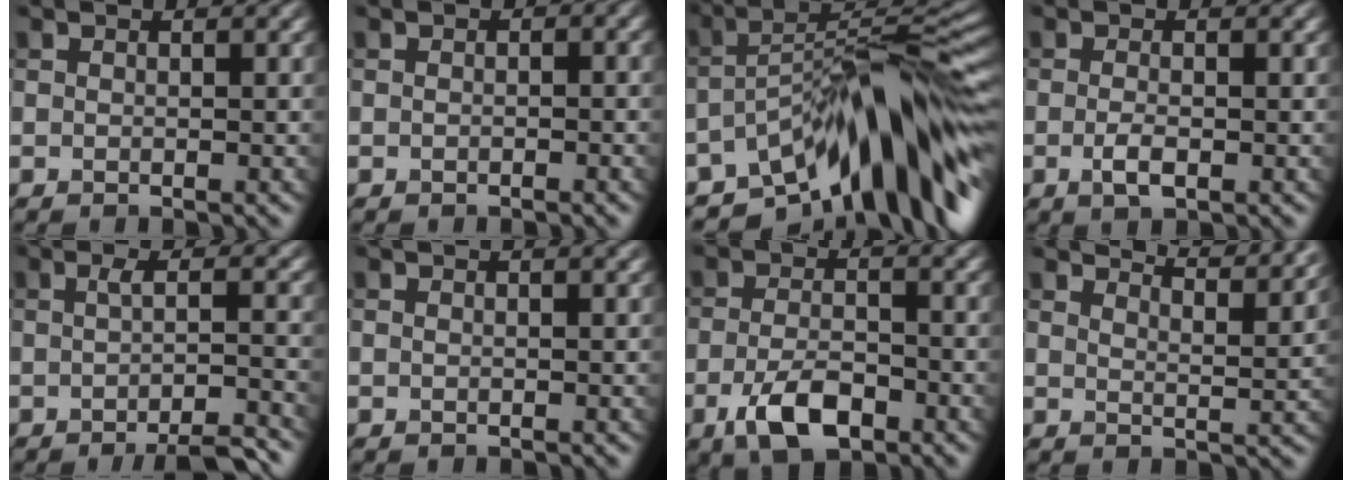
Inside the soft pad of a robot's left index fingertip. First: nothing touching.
{"total": 1.0, "force": [-0.2, 0.5, 0.8], "torque": [-0.012, 0.001, -0.003]}
{"total": 12.5, "force": [-6.6, 4.0, 9.8], "torque": [-0.130, 0.015, -0.122]}
{"total": 1.8, "force": [-0.6, 0.6, 1.6], "torque": [-0.034, -0.003, -0.013]}
{"total": 4.7, "force": [-2.0, 0.8, 4.2], "torque": [-0.054, -0.011, -0.035]}
{"total": 1.6, "force": [0.9, 0.6, 1.2], "torque": [-0.010, 0.002, 0.004]}
{"total": 4.5, "force": [-2.4, 1.9, 3.3], "torque": [-0.066, -0.004, -0.045]}
{"total": 6.4, "force": [5.8, 1.0, 2.6], "torque": [-0.024, 0.011, 0.058]}